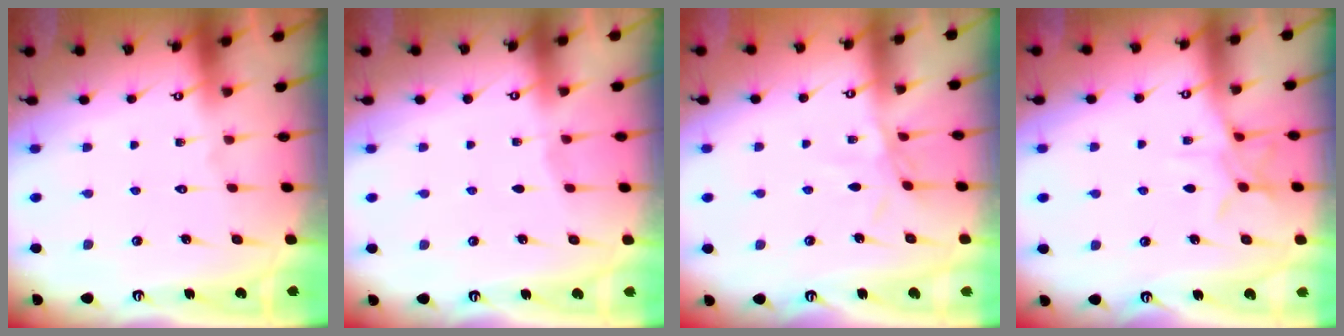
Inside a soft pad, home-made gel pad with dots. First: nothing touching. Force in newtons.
{"total": 1.4, "press": 1.3, "slide": 0.4}
{"total": 5.3, "press": 5.3, "slide": 0.4}
{"total": 7.1, "press": 7.1, "slide": 0.5}